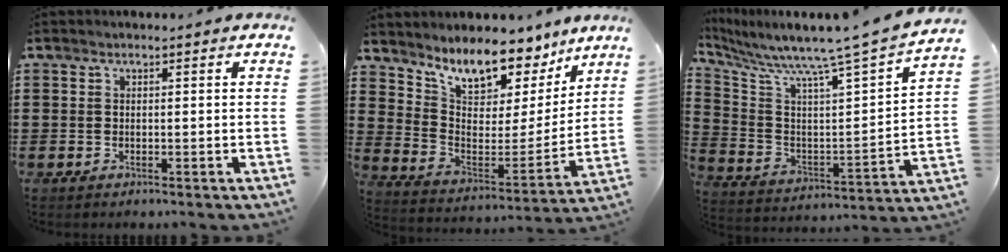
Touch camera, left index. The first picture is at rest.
{"total": 9.3, "force": [8.4, 2.9, 2.8], "torque": [-0.076, -0.069, 0.149]}
{"total": 7.2, "force": [6.4, -1.0, 3.1], "torque": [-0.093, -0.069, 0.094]}